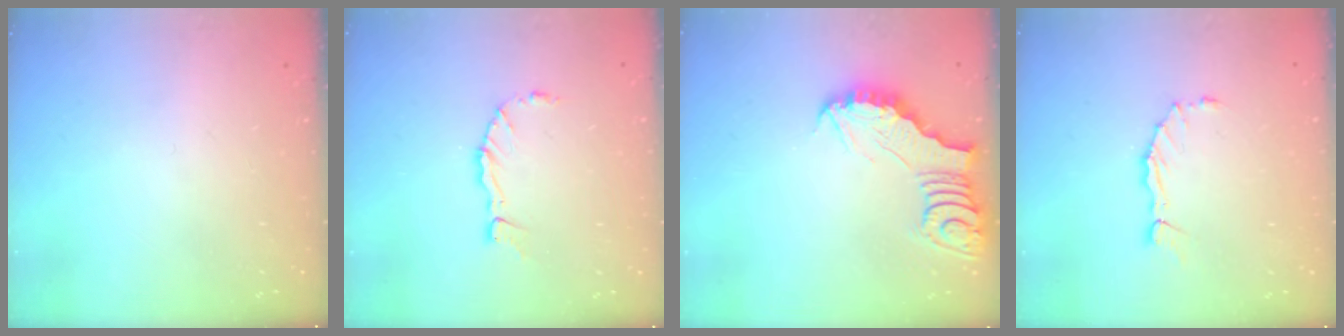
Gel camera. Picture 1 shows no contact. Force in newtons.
{"total": 5.2, "press": 5.2, "slide": 0.4}
{"total": 3.2, "press": 3.2, "slide": 0.3}
{"total": 1.7, "press": 1.6, "slide": 0.1}